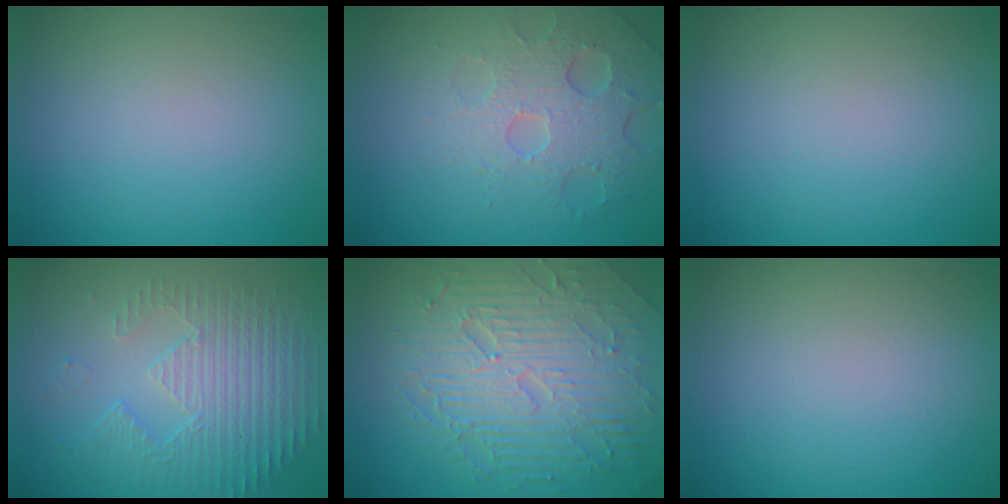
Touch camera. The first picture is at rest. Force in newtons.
{"total": 4.7, "press": 3.6, "slide": 2.9}
{"total": 0.0}
{"total": 5.6, "press": 3.5, "slide": 4.4}
{"total": 9.7, "press": 6.2, "slide": 7.4}
{"total": 0.0}